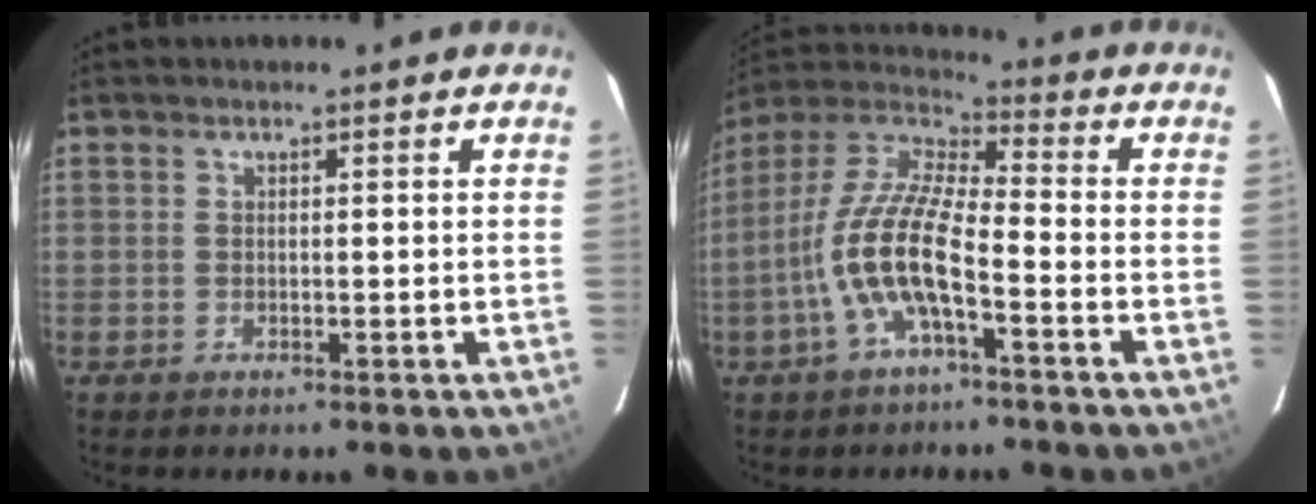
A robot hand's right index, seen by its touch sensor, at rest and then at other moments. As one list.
[{"total": 13.1, "force": [-4.8, 3.6, 11.6], "torque": [-0.242, 0.003, -0.100]}]